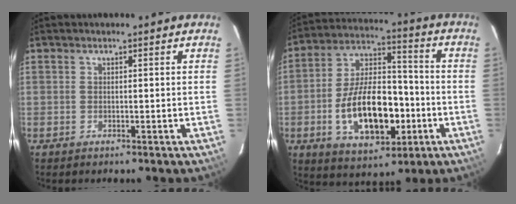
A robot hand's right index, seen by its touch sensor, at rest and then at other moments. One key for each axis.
{"total": 17.9, "fx": -4.9, "fy": 9.4, "fz": 14.5, "tx": -0.281, "ty": 0.013, "tz": -0.070}